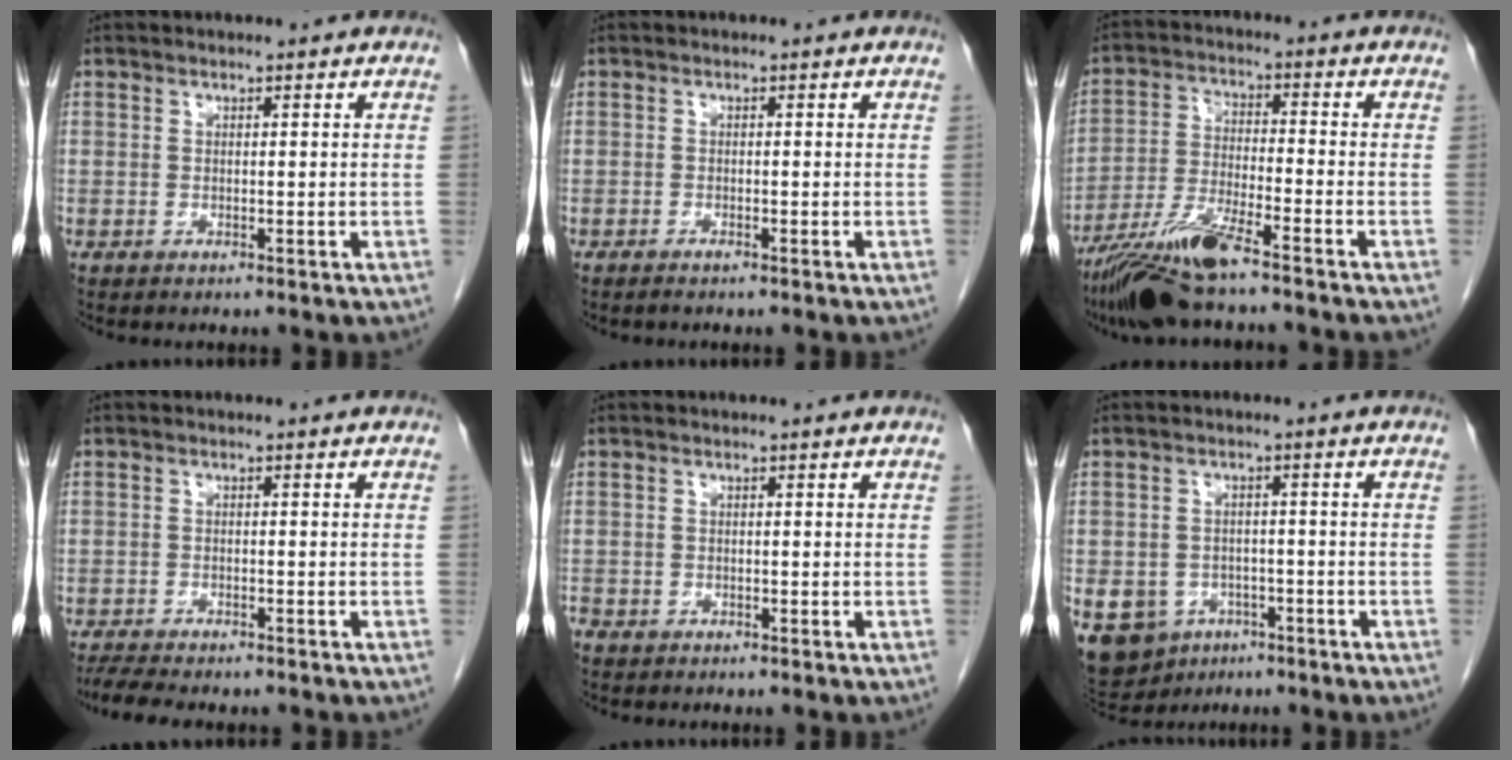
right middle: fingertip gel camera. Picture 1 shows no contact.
{"total": 0.8, "force": [-0.6, 0.0, 0.4], "torque": [-0.013, -0.001, -0.012]}
{"total": 10.2, "force": [-7.8, 0.0, 6.6], "torque": [-0.134, -0.028, -0.147]}
{"total": 5.8, "force": [-5.0, 1.1, 2.7], "torque": [-0.044, -0.008, -0.077]}
{"total": 1.5, "force": [-1.1, 1.0, 0.4], "torque": [-0.018, -0.001, -0.023]}
{"total": 12.8, "force": [-6.3, 10.2, 4.4], "torque": [-0.125, -0.001, -0.084]}